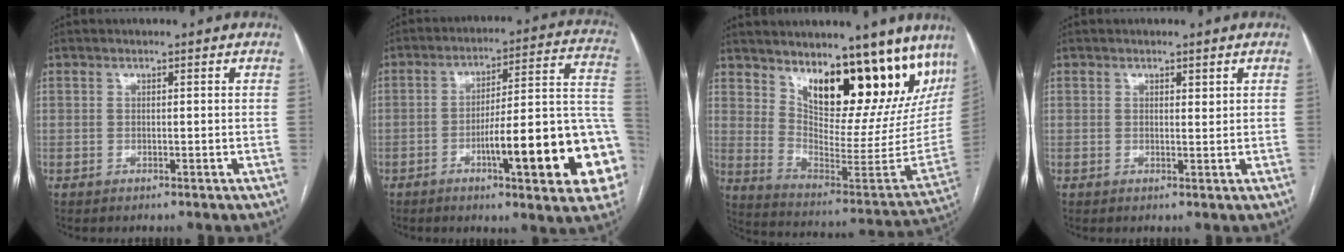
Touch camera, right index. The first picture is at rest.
{"total": 20.6, "force": [-6.4, 2.4, 19.4], "torque": [-0.185, 0.019, -0.083]}
{"total": 21.3, "force": [16.5, 6.2, 12.0], "torque": [-0.158, -0.044, 0.239]}
{"total": 0.9, "force": [0.6, 0.3, 0.6], "torque": [-0.008, -0.003, 0.008]}